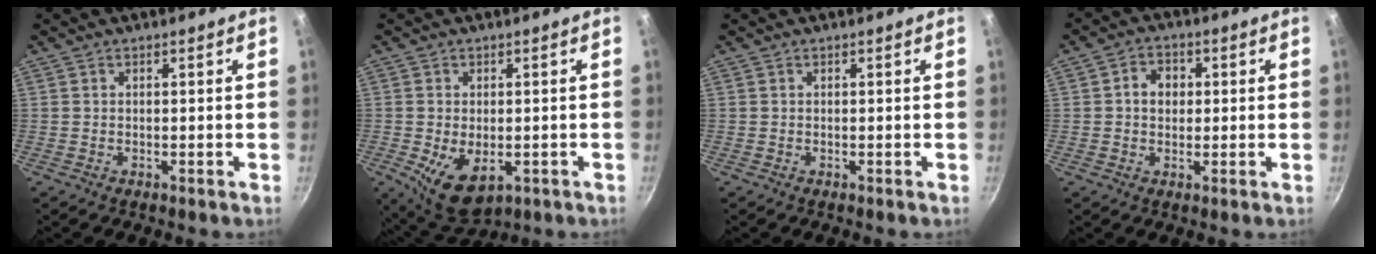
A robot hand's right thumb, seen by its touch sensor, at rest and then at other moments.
{"total": 9.2, "force": [-2.2, 5.4, 7.1], "torque": [-0.109, -0.012, -0.022]}
{"total": 0.0}
{"total": 4.9, "force": [0.5, 4.1, 2.7], "torque": [-0.020, 0.007, 0.001]}